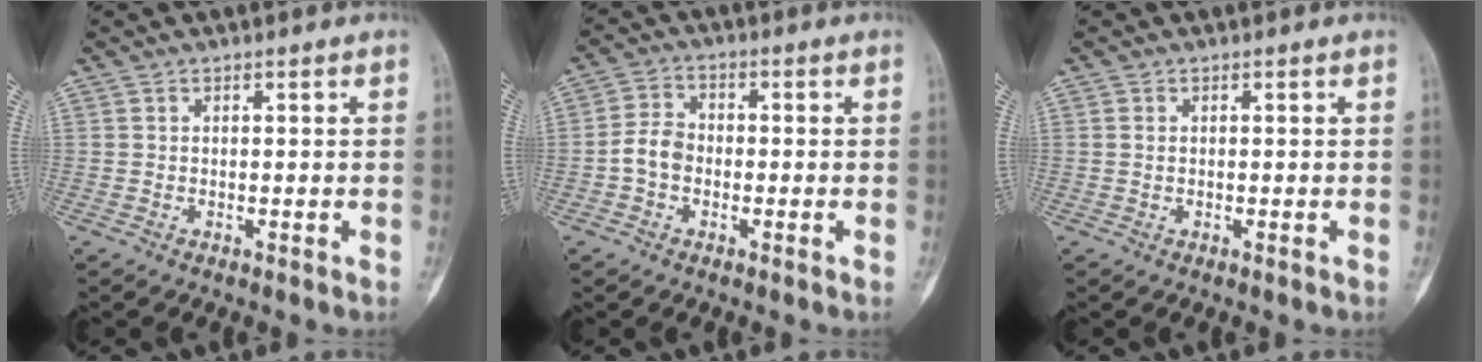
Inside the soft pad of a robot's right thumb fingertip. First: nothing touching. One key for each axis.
{"total": 5.2, "fx": -1.3, "fy": 3.9, "fz": 3.1, "tx": -0.052, "ty": 0.018, "tz": -0.034}
{"total": 0.6, "fx": 0.0, "fy": 0.4, "fz": 0.4, "tx": -0.007, "ty": 0.001, "tz": 0.001}